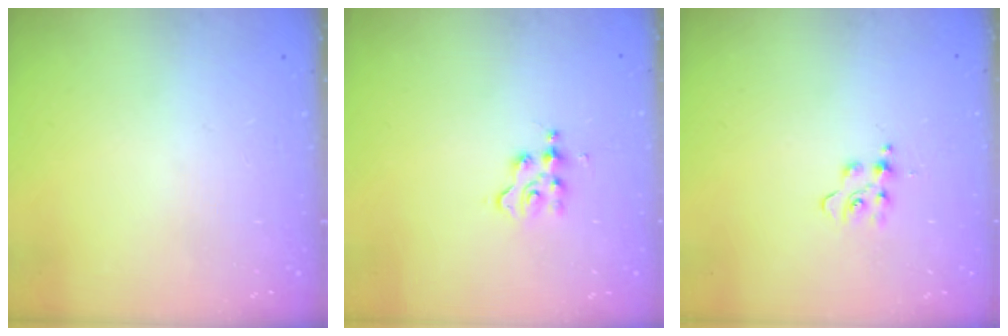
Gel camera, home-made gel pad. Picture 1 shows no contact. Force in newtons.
{"total": 2.3, "press": 2.3, "slide": 0.3}
{"total": 5.6, "press": 5.6, "slide": 0.5}